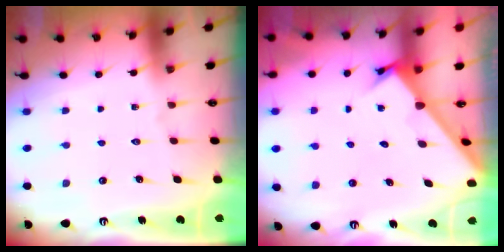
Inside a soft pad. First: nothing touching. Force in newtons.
{"total": 2.1, "press": 2.1, "slide": 0.2}